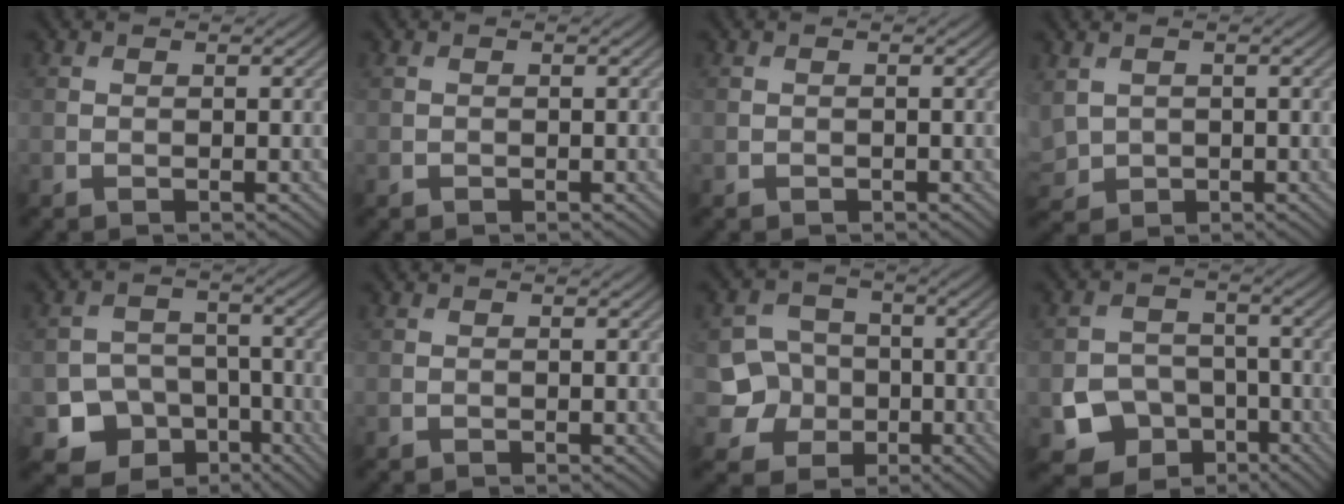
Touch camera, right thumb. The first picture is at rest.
{"total": 0.6, "force": [0.2, 0.4, 0.4], "torque": [-0.009, 0.001, 0.003]}
{"total": 0.0}
{"total": 3.4, "force": [0.3, 2.8, 2.0], "torque": [-0.064, -0.007, 0.008]}
{"total": 7.6, "force": [-3.8, 5.9, 2.8], "torque": [-0.049, -0.014, -0.076]}
{"total": 0.0}
{"total": 6.5, "force": [-1.6, 5.9, 2.1], "torque": [-0.041, -0.011, -0.052]}
{"total": 7.5, "force": [-3.7, 5.8, 2.9], "torque": [-0.057, -0.018, -0.069]}